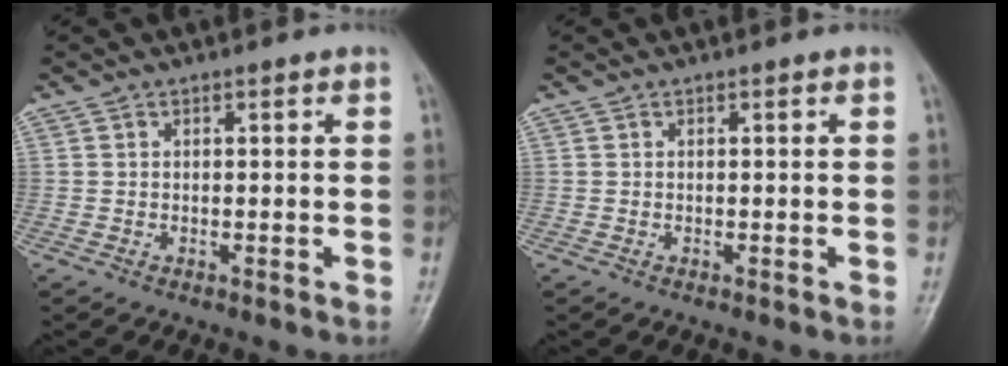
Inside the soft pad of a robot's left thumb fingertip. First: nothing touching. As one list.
[{"total": 0.0}]